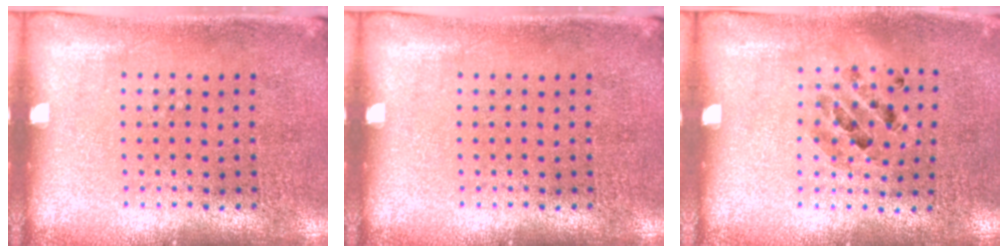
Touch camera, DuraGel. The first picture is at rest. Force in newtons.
{"total": 0.0}
{"total": 0.8, "press": 0.8, "slide": 0.1}